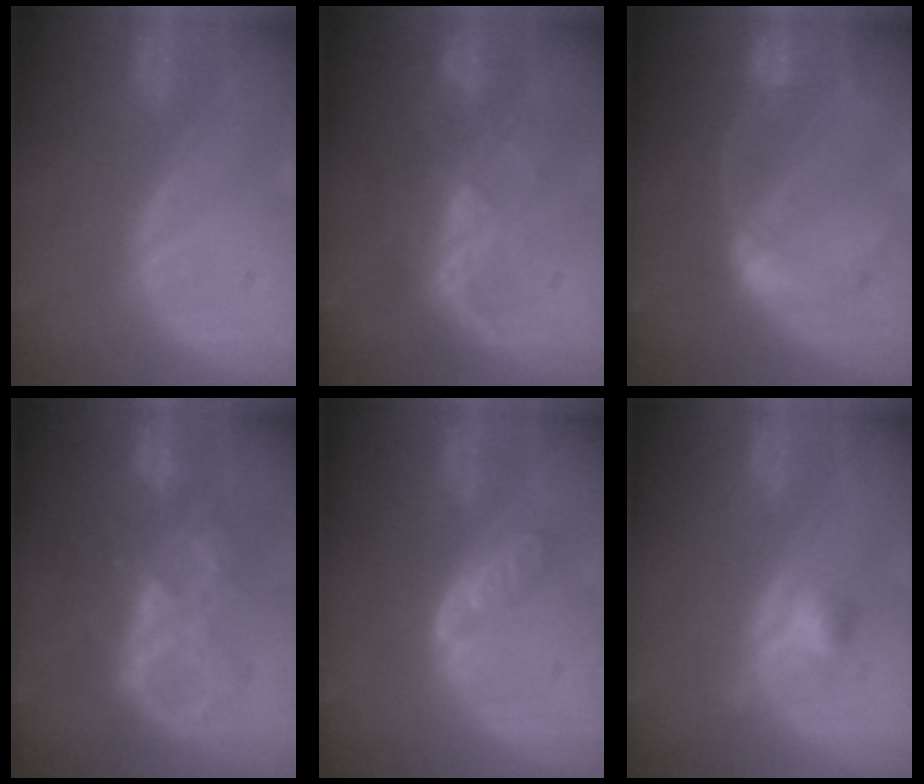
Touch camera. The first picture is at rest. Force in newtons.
{"total": 6.8, "press": 6.2, "slide": 2.8}
{"total": 7.6, "press": 6.6, "slide": 3.7}
{"total": 7.9, "press": 7.9, "slide": 0.6}
{"total": 4.8, "press": 4.1, "slide": 2.5}
{"total": 3.0, "press": 2.8, "slide": 1.2}